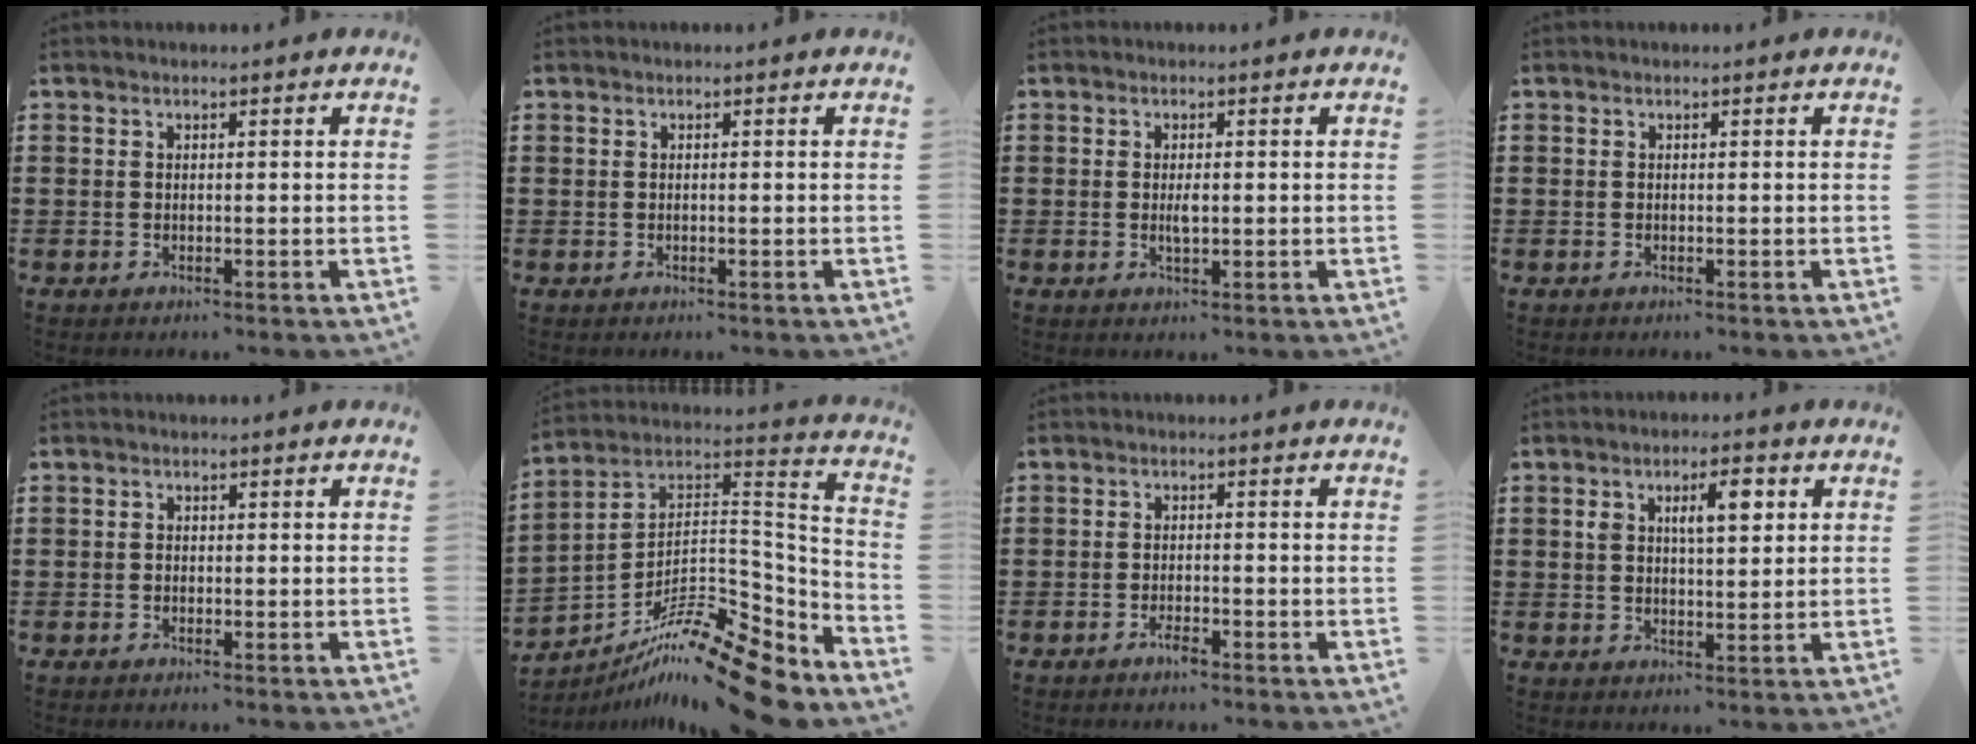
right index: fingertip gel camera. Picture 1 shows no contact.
{"total": 0.0}
{"total": 2.2, "force": [-0.1, 0.7, 2.1], "torque": [-0.040, -0.001, -0.002]}
{"total": 0.0}
{"total": 0.5, "force": [-0.2, 0.4, 0.3], "torque": [-0.007, 0.001, -0.004]}
{"total": 15.7, "force": [-12.0, 3.1, 9.5], "torque": [-0.158, 0.037, -0.219]}
{"total": 1.7, "force": [-1.2, 0.4, 1.2], "torque": [-0.023, -0.003, -0.020]}
{"total": 5.8, "force": [1.9, 2.2, 5.1], "torque": [-0.083, -0.001, 0.024]}